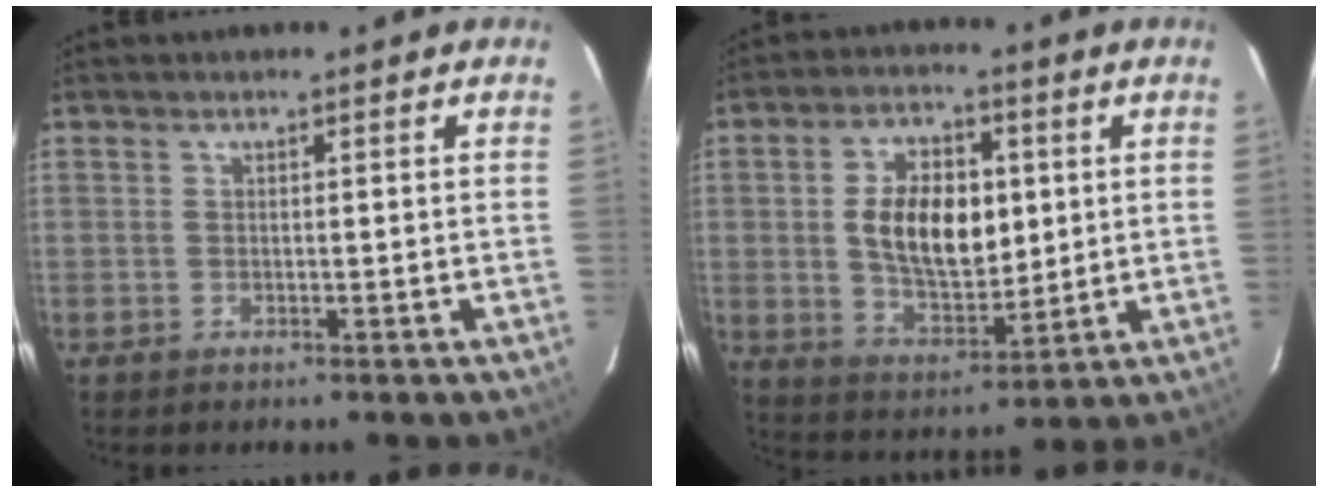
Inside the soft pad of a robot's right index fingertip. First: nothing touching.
{"total": 13.3, "force": [1.6, 7.8, 10.6], "torque": [-0.191, 0.010, 0.040]}